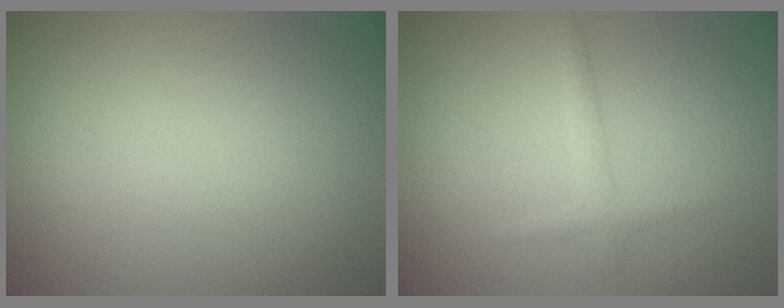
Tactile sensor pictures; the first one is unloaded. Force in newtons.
{"total": 1.4, "press": 1.4, "slide": 0.1}